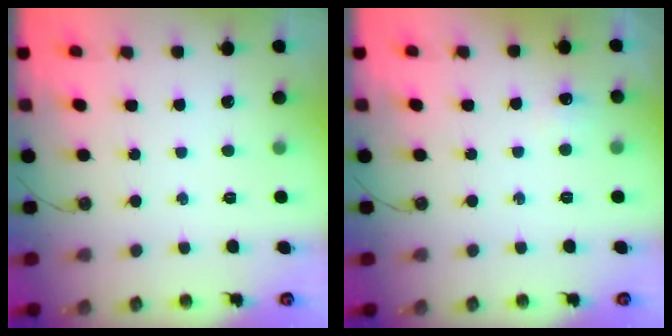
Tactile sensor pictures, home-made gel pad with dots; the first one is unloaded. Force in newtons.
{"total": 5.2, "press": 5.1, "slide": 0.7}